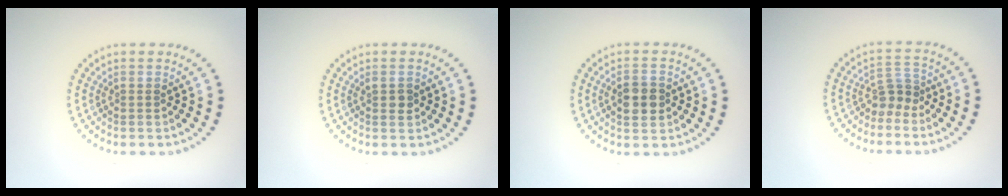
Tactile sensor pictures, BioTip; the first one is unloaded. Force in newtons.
{"total": 1.1, "press": 1.0, "slide": 0.3}
{"total": 3.2, "press": 3.2, "slide": 0.3}
{"total": 2.1, "press": 1.5, "slide": 1.5}